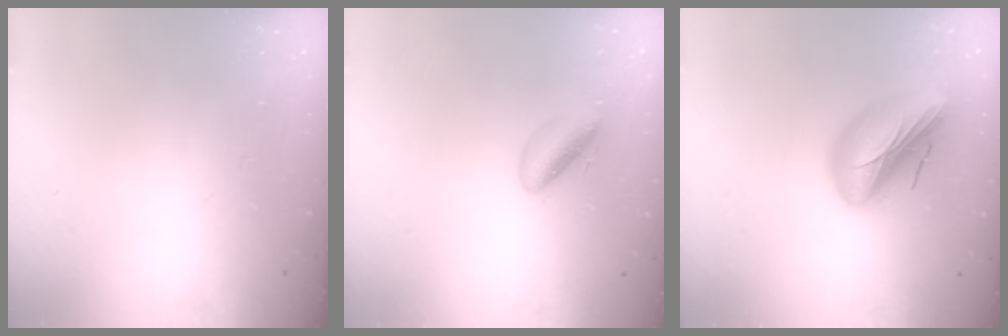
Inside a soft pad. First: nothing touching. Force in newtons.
{"total": 4.1, "press": 4.0, "slide": 0.8}
{"total": 16.6, "press": 16.2, "slide": 3.7}